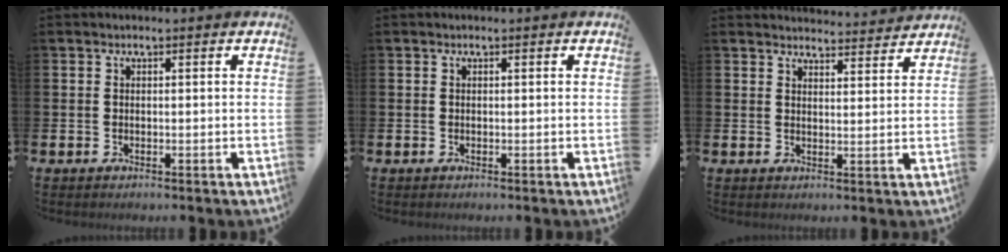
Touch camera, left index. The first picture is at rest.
{"total": 0.0}
{"total": 3.0, "force": [3.0, 0.2, -0.1], "torque": [0.009, -0.025, 0.052]}